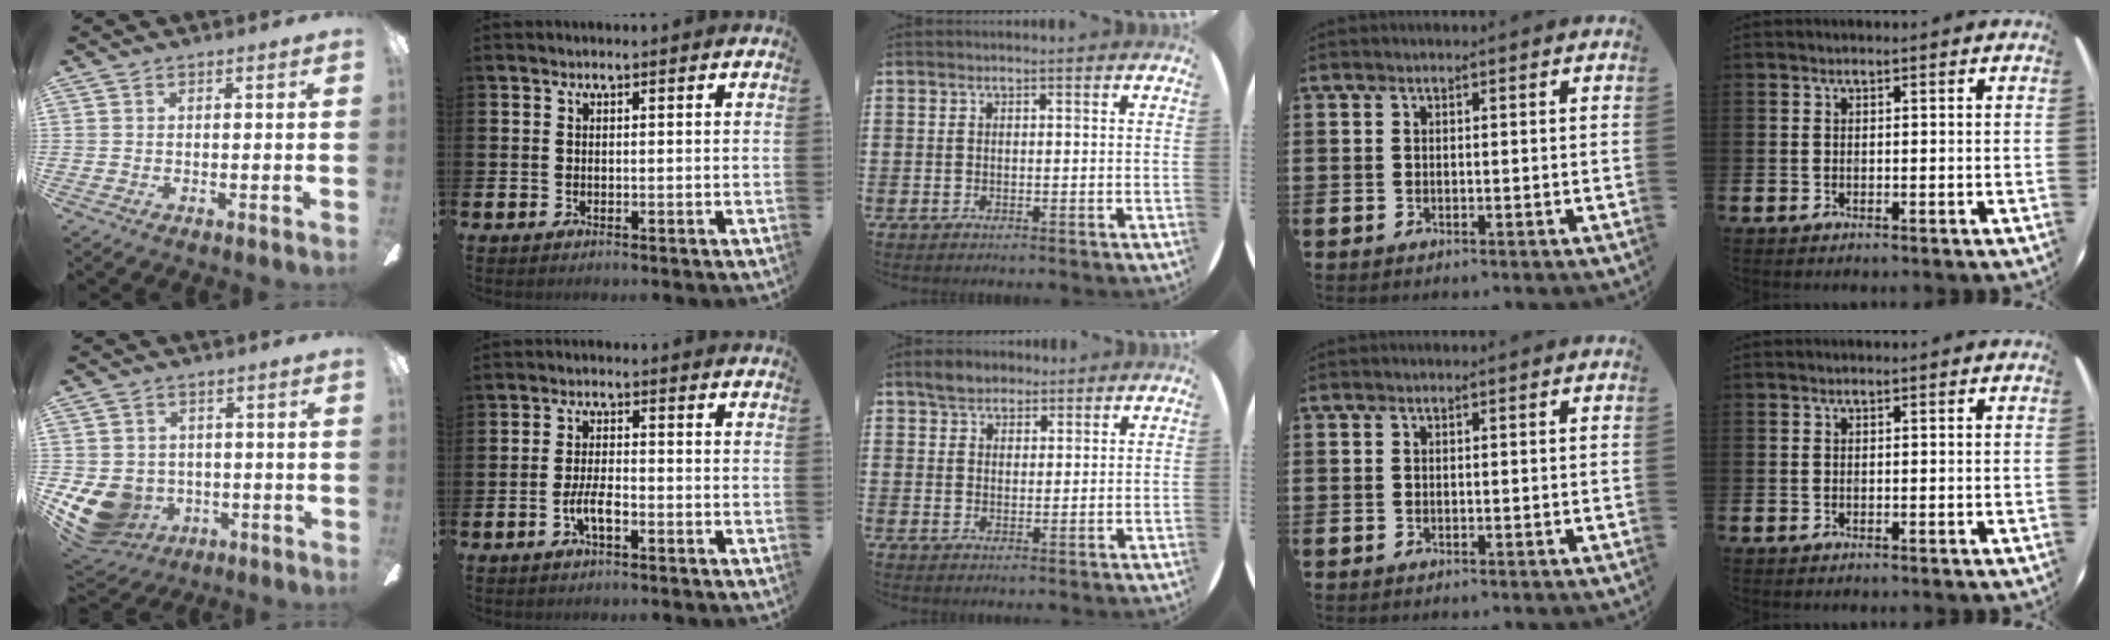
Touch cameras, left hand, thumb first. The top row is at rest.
{"thumb": {"total": 10.1, "force": [-2.8, 8.6, 4.4], "torque": [-0.123, 0.005, -0.044]}, "index": {"total": 3.6, "force": [-1.5, 1.2, 3.0], "torque": [-0.073, 0.003, -0.030]}, "middle": {"total": 3.4, "force": [2.9, 1.6, 0.4], "torque": [-0.007, 0.003, 0.055]}}